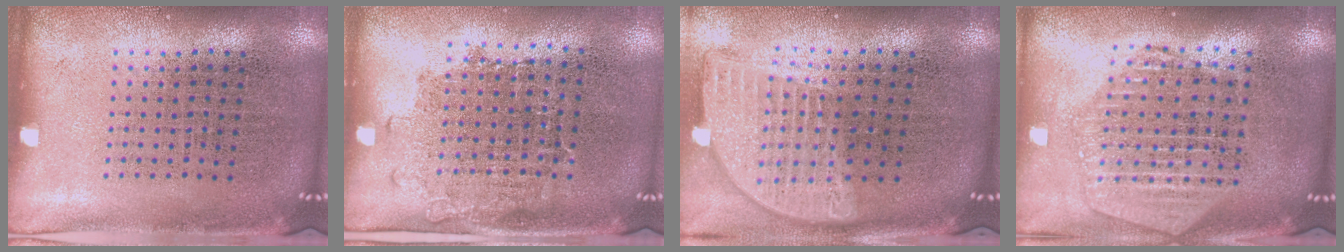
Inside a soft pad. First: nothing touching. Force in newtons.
{"total": 1.2, "press": 0.9, "slide": 0.8}
{"total": 1.9, "press": 1.6, "slide": 1.1}
{"total": 2.3, "press": 2.0, "slide": 1.0}